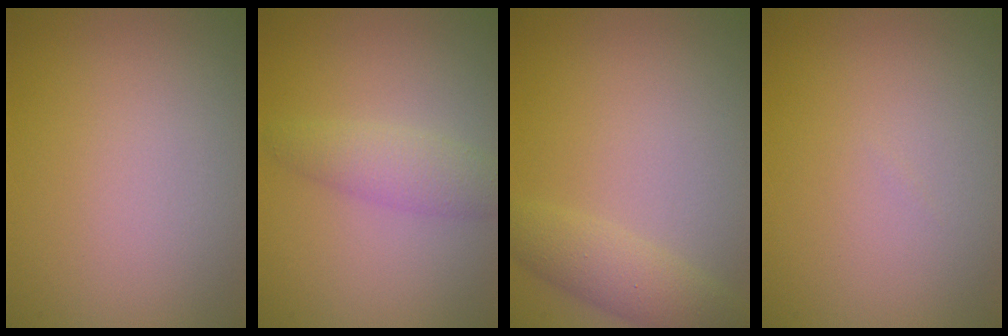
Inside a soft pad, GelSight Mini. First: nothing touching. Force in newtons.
{"total": 2.5, "press": 2.5, "slide": 0.1}
{"total": 3.1, "press": 3.1, "slide": 0.1}
{"total": 0.0}